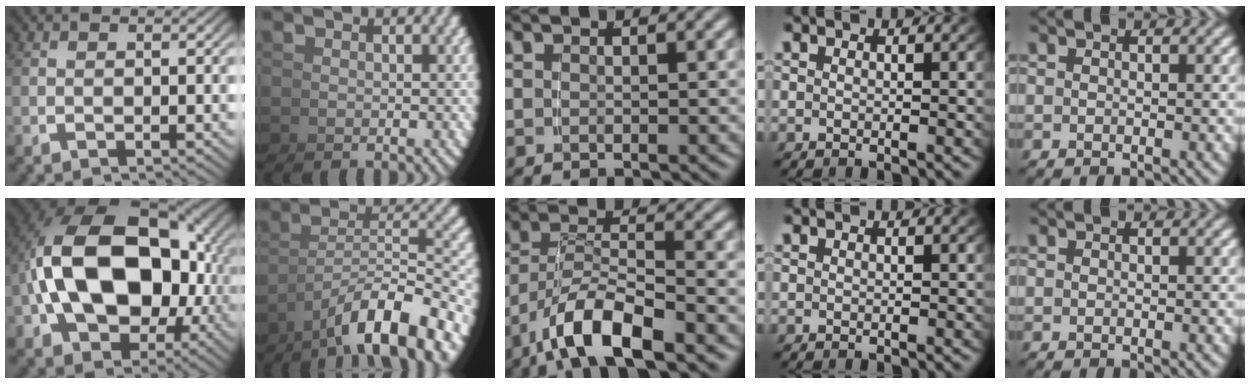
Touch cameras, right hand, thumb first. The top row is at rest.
{"thumb": {"total": 17.6, "force": [-0.4, 11.7, 13.2], "torque": [-0.289, -0.045, 0.017]}, "index": {"total": 8.5, "force": [-2.6, 4.1, 7.0], "torque": [-0.103, -0.026, -0.019]}, "middle": {"total": 5.5, "force": [-2.9, 2.1, 4.2], "torque": [-0.079, -0.012, -0.043]}}